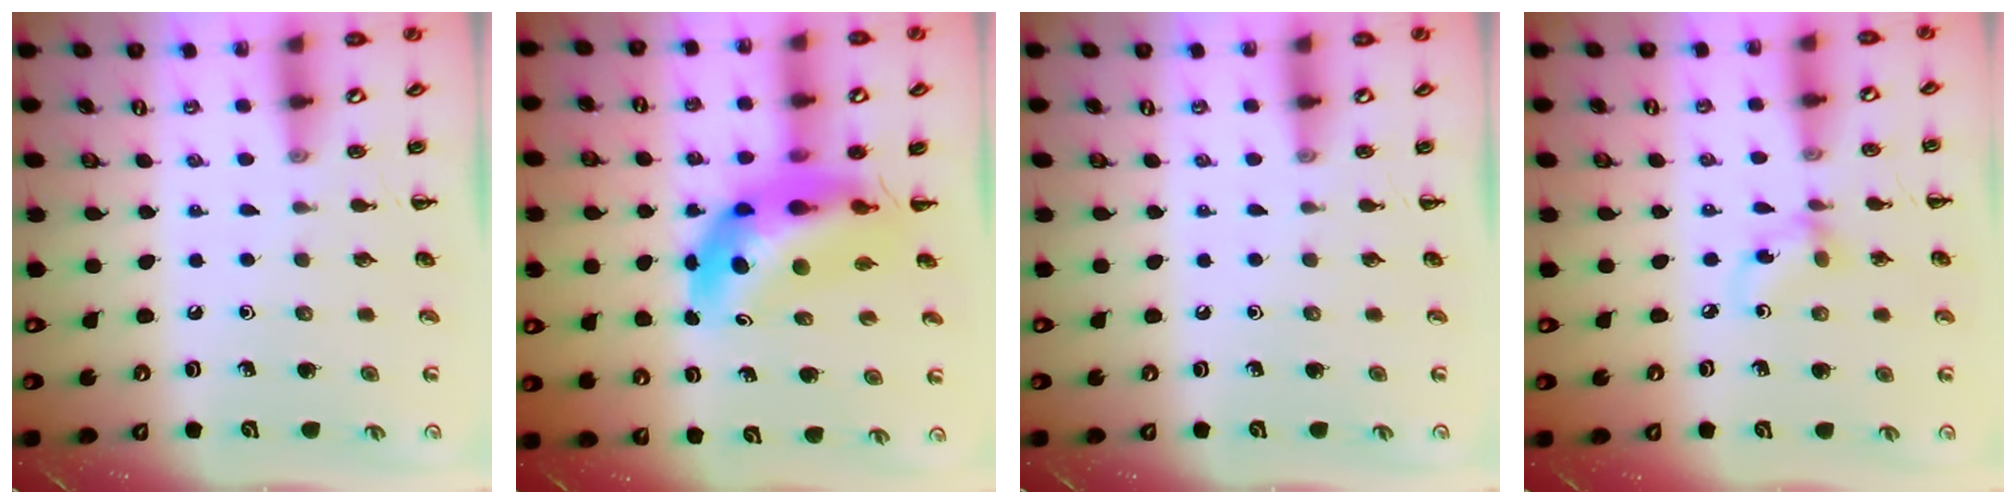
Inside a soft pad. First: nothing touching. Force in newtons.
{"total": 11.2, "press": 10.6, "slide": 3.6}
{"total": 0.0}
{"total": 4.7, "press": 4.4, "slide": 1.4}